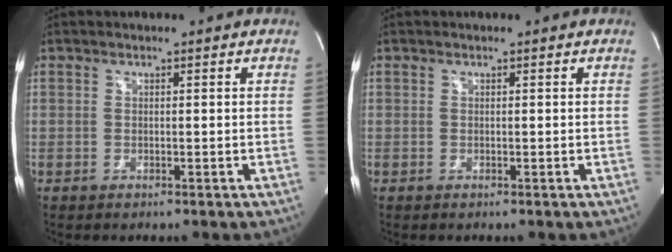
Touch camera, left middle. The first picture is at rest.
{"total": 0.0}